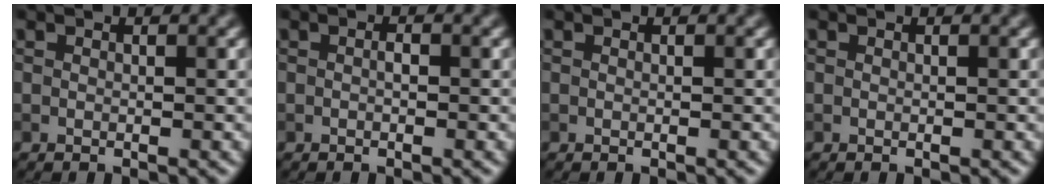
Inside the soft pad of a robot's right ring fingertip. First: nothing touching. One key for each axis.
{"total": 0.7, "fx": -0.2, "fy": 0.3, "fz": 0.6, "tx": -0.015, "ty": 0.000, "tz": -0.006}
{"total": 0.0}
{"total": 0.0}